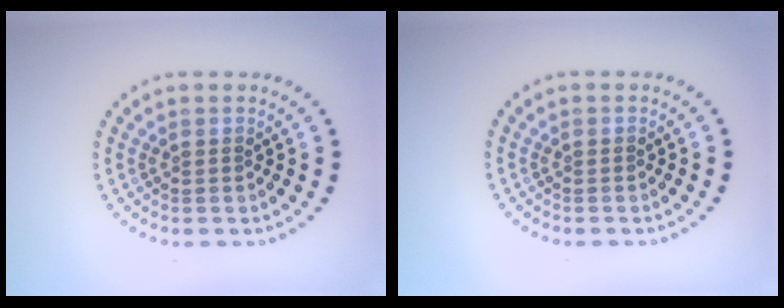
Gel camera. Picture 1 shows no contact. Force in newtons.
{"total": 0.0}